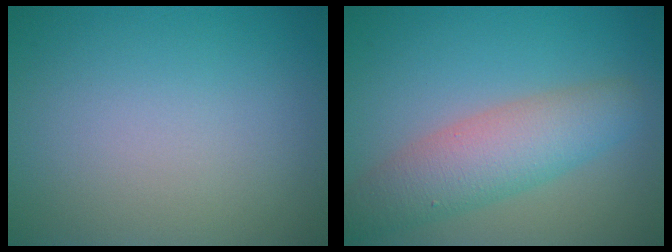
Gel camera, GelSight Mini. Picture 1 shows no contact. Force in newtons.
{"total": 5.5, "press": 5.5, "slide": 0.2}